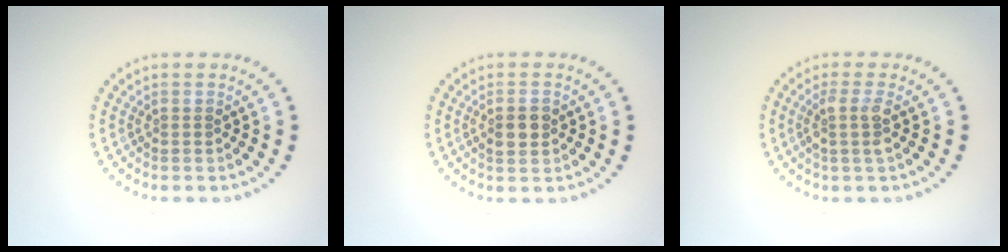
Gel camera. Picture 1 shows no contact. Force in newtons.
{"total": 1.9, "press": 1.9, "slide": 0.1}
{"total": 2.0, "press": 1.6, "slide": 1.2}